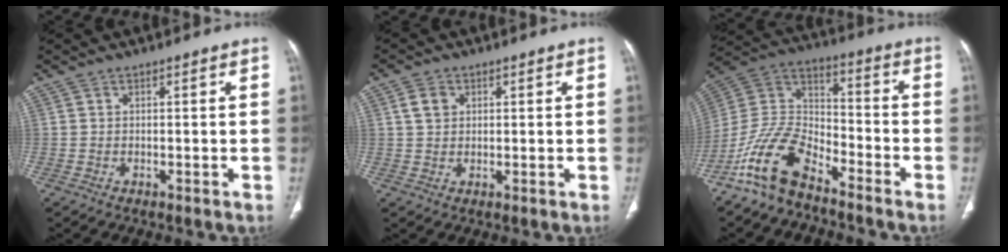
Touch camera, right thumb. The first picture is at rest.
{"total": 3.3, "force": [1.1, 2.6, 1.7], "torque": [-0.020, 0.001, 0.024]}
{"total": 13.1, "force": [-9.6, 5.7, 6.8], "torque": [-0.134, 0.074, -0.195]}